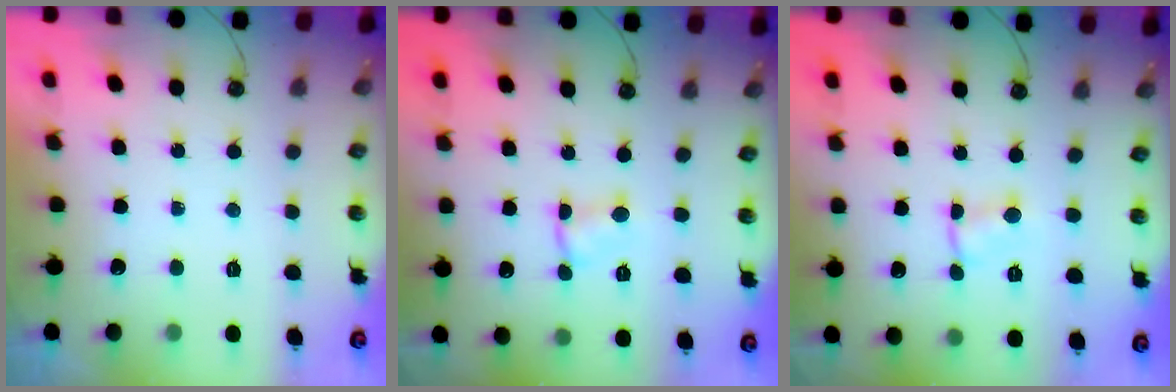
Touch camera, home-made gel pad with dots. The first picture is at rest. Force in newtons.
{"total": 1.8, "press": 1.8, "slide": 0.1}
{"total": 1.1, "press": 1.1, "slide": 0.2}